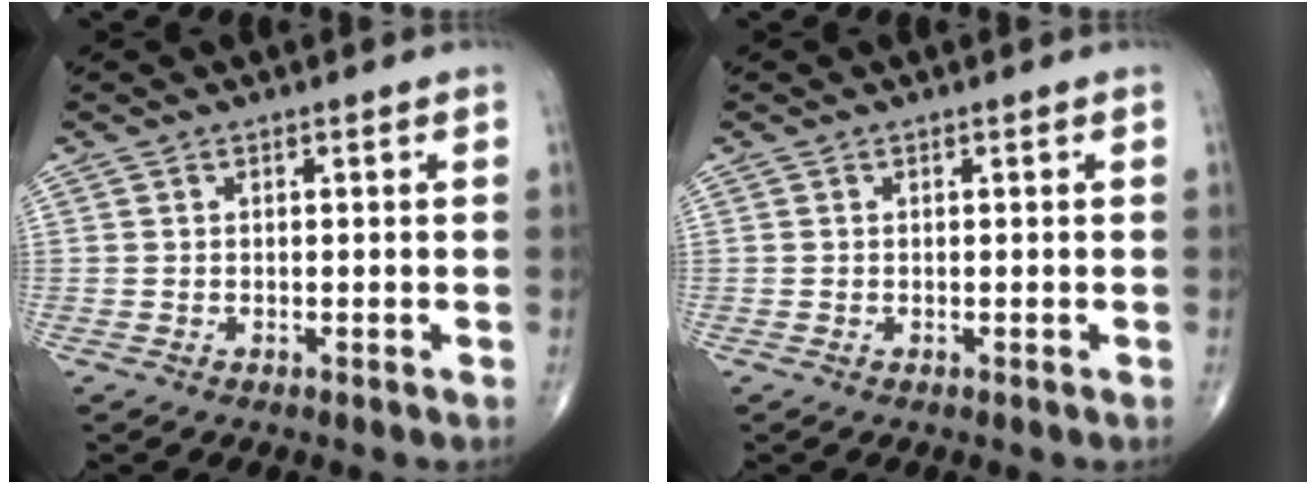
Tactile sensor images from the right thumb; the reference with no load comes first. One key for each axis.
{"total": 0.0}